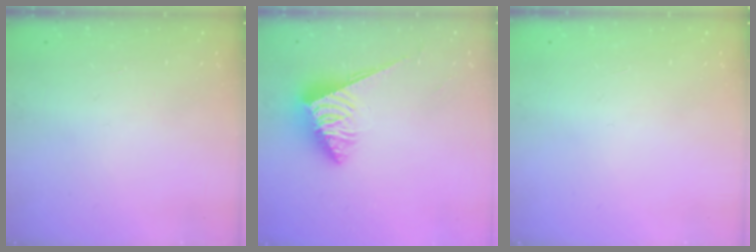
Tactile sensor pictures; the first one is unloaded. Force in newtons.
{"total": 4.7, "press": 4.6, "slide": 0.6}
{"total": 0.0}